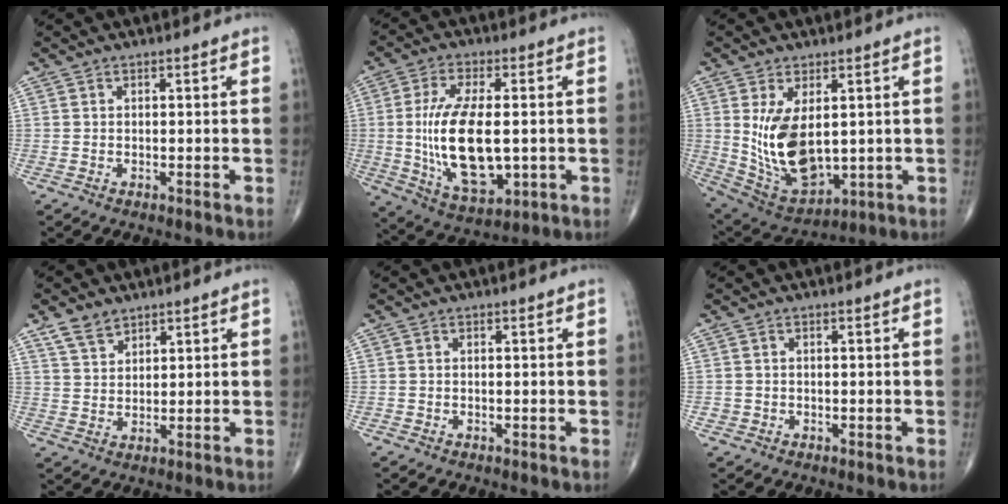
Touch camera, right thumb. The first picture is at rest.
{"total": 16.6, "force": [-0.7, 7.6, 14.8], "torque": [-0.272, -0.013, 0.000]}
{"total": 13.7, "force": [1.4, 7.5, 11.4], "torque": [-0.196, -0.019, 0.054]}
{"total": 4.7, "force": [3.5, 2.6, 1.8], "torque": [-0.021, -0.017, 0.073]}
{"total": 0.0}
{"total": 0.9, "force": [-0.2, 0.8, 0.2], "torque": [0.004, 0.003, -0.003]}